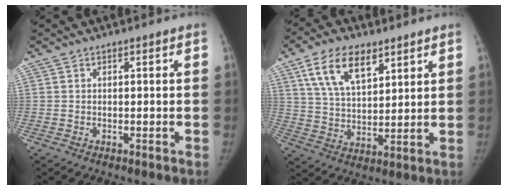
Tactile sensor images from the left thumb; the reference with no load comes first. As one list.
[{"total": 12.6, "force": [6.8, 6.7, 8.2], "torque": [-0.124, -0.024, 0.129]}]